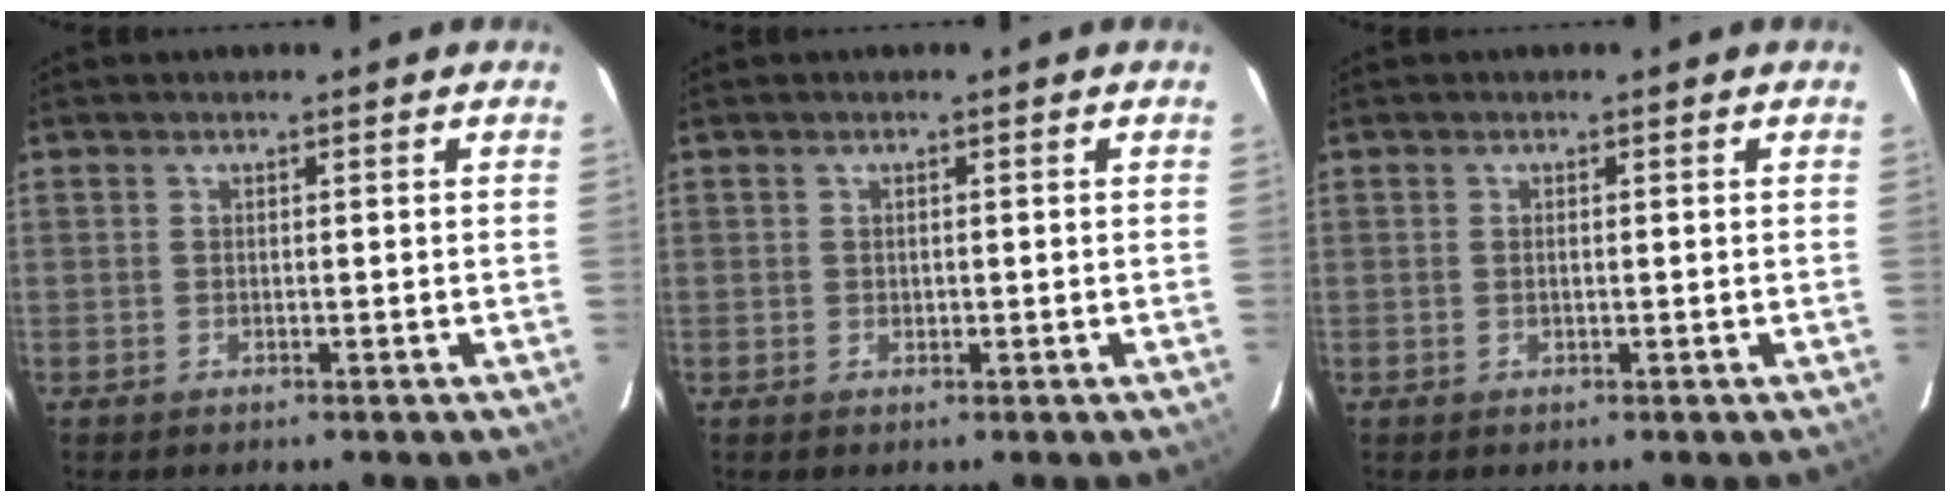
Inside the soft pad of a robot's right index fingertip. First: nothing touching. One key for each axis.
{"total": 0.7, "fx": 0.0, "fy": 0.6, "fz": 0.2, "tx": -0.001, "ty": 0.000, "tz": 0.002}
{"total": 0.8, "fx": 0.1, "fy": 0.4, "fz": 0.8, "tx": -0.014, "ty": 0.001, "tz": 0.001}